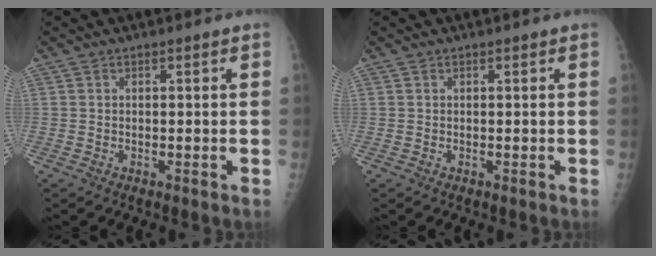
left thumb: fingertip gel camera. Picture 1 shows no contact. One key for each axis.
{"total": 0.0}